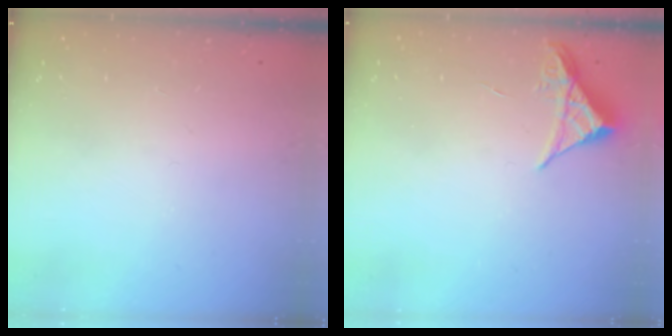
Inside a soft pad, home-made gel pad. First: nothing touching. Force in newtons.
{"total": 4.1, "press": 4.1, "slide": 0.5}